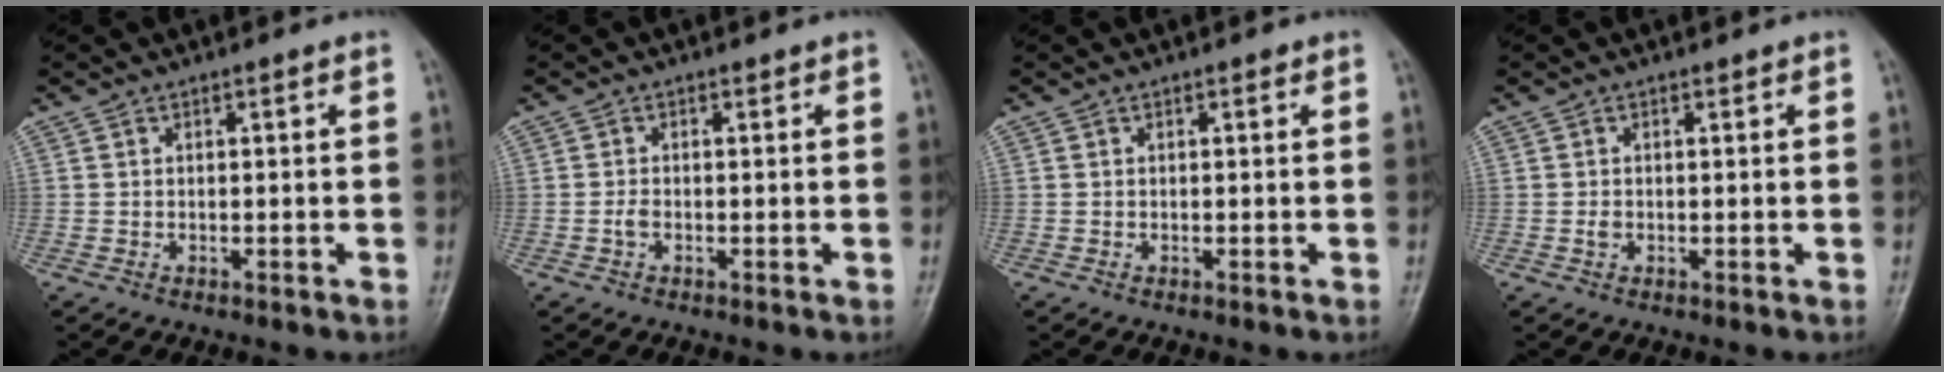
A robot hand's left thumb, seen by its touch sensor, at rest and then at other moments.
{"total": 1.1, "force": [-0.4, 0.7, 0.9], "torque": [-0.017, 0.000, -0.009]}
{"total": 0.0}
{"total": 0.9, "force": [-0.1, 0.7, 0.5], "torque": [-0.007, 0.001, -0.001]}